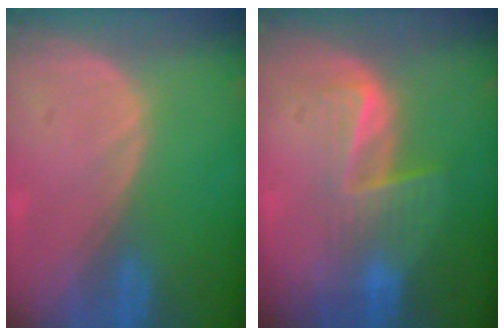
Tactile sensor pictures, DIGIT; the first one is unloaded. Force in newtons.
{"total": 6.8, "press": 5.6, "slide": 4.0}